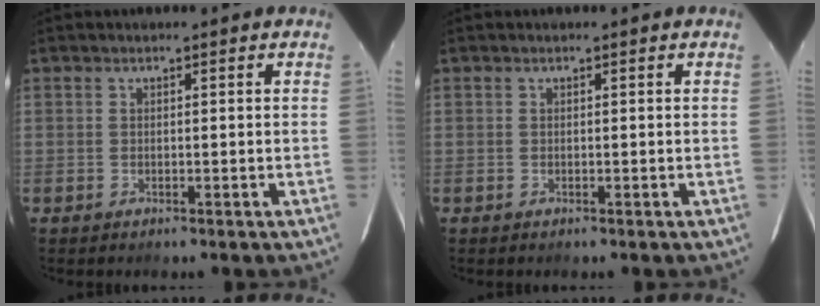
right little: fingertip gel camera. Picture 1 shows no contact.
{"total": 0.0}